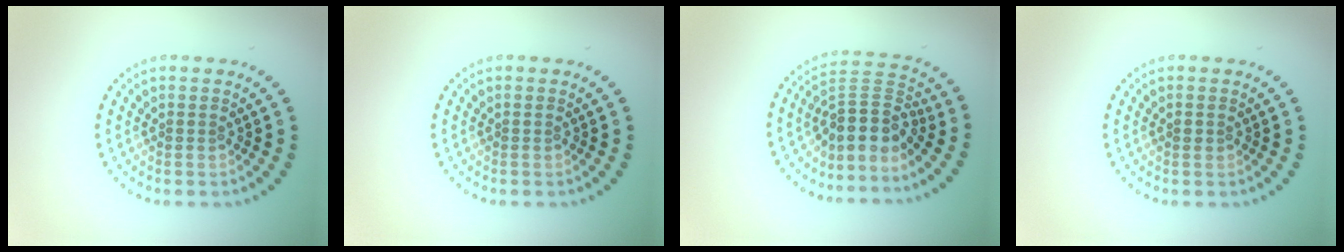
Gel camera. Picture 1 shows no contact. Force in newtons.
{"total": 0.0}
{"total": 4.2, "press": 3.1, "slide": 2.9}
{"total": 0.7, "press": 0.7, "slide": 0.1}